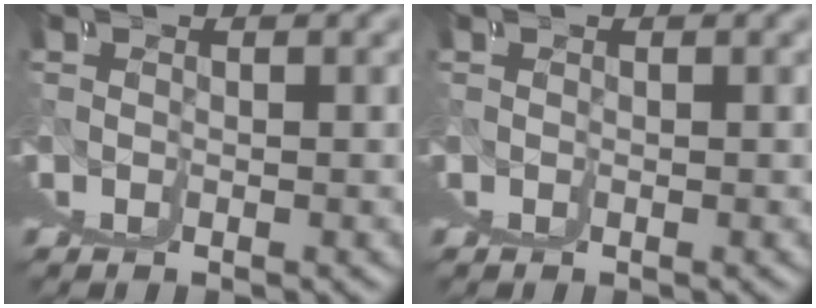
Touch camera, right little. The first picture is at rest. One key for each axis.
{"total": 0.0}